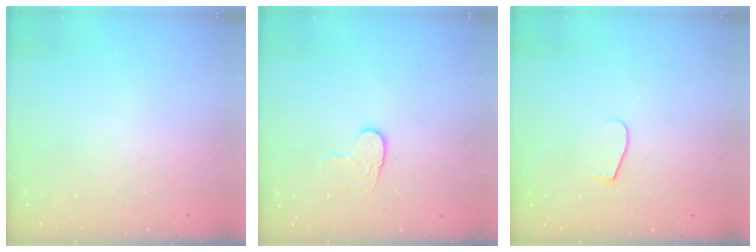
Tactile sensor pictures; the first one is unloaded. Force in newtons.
{"total": 7.9, "press": 7.8, "slide": 0.6}
{"total": 5.5, "press": 5.5, "slide": 0.5}